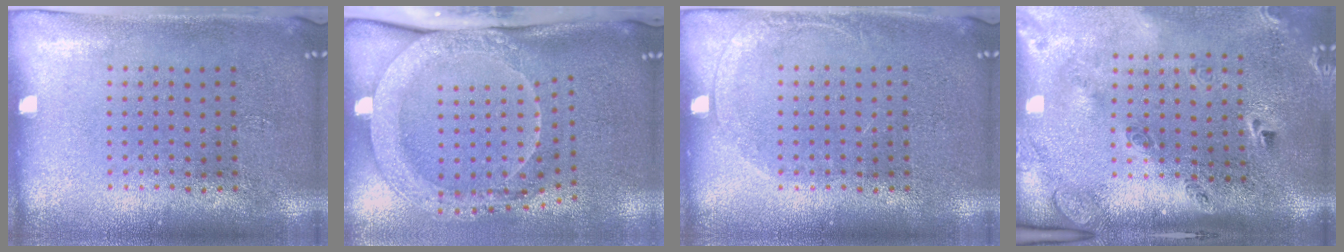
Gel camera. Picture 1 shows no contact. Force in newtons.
{"total": 2.1, "press": 2.0, "slide": 0.8}
{"total": 1.0, "press": 1.0, "slide": 0.2}
{"total": 3.0, "press": 2.0, "slide": 2.2}